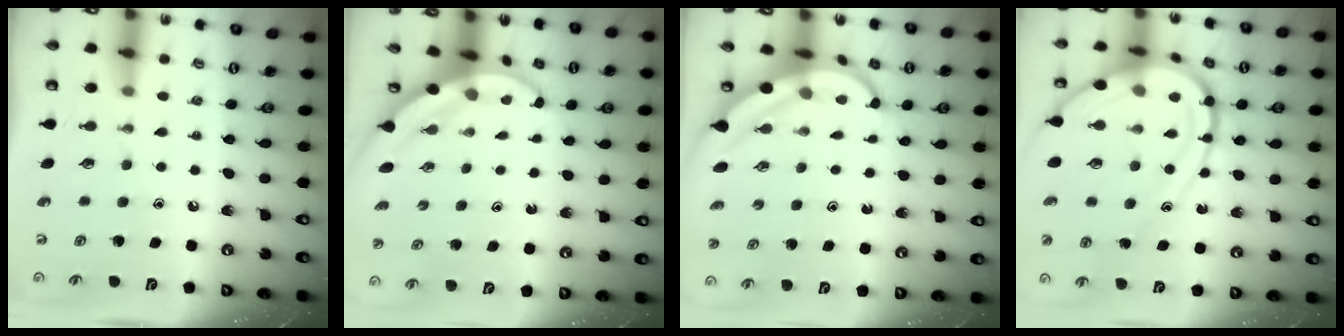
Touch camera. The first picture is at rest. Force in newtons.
{"total": 3.3, "press": 3.3, "slide": 0.3}
{"total": 5.2, "press": 5.2, "slide": 0.8}
{"total": 15.9, "press": 15.9, "slide": 1.5}